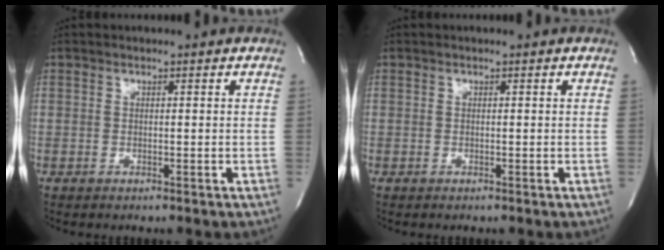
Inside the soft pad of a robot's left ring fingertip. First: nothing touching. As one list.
[{"total": 0.0}]